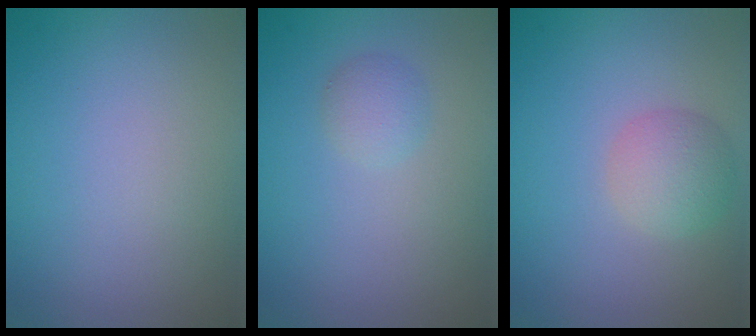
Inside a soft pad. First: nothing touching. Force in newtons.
{"total": 1.5, "press": 1.5, "slide": 0.0}
{"total": 2.8, "press": 2.8, "slide": 0.2}